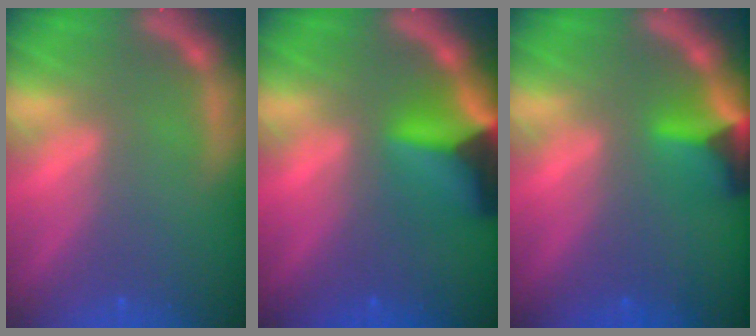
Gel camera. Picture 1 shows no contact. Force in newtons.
{"total": 7.9}
{"total": 4.5}